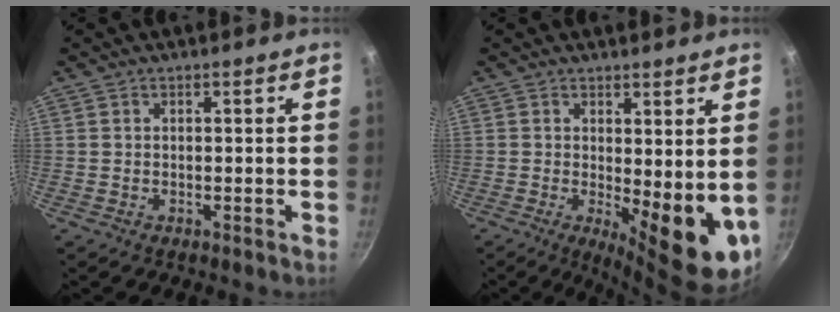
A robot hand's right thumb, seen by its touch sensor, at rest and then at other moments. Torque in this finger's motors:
{"motor_torque": [-0.45, 1.11, 0.26, -0.07, 0.34]}